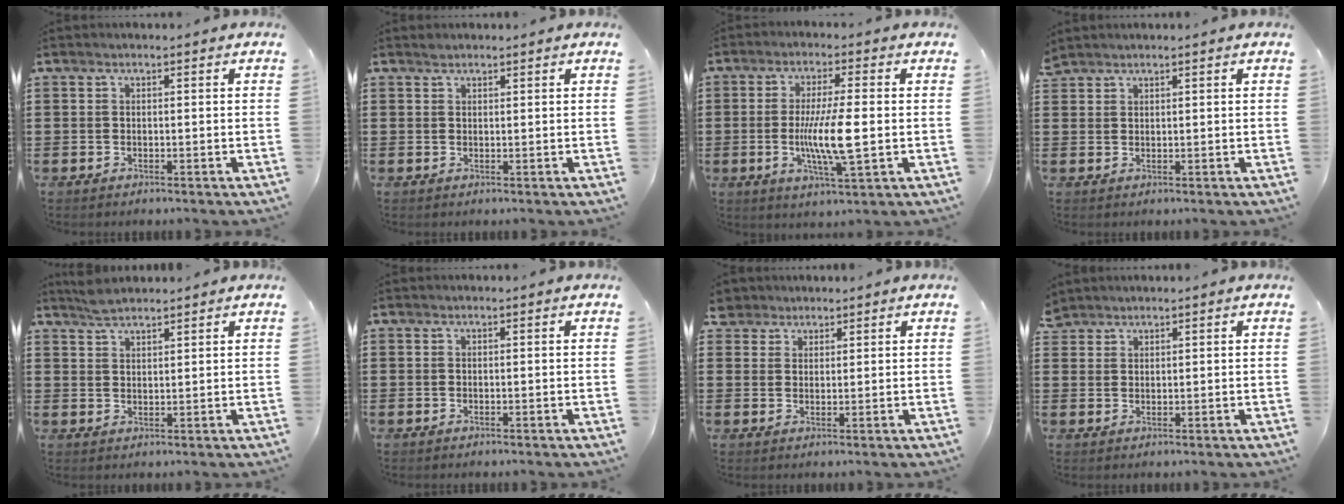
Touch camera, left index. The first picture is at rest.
{"total": 0.8, "force": [0.7, 0.3, 0.1], "torque": [-0.004, 0.001, 0.015]}
{"total": 8.6, "force": [-0.9, 1.2, 8.5], "torque": [-0.166, -0.012, -0.022]}
{"total": 1.4, "force": [1.4, 0.3, 0.0], "torque": [-0.002, 0.001, 0.028]}
{"total": 2.9, "force": [2.7, 0.6, 0.9], "torque": [-0.024, 0.004, 0.052]}
{"total": 0.0}
{"total": 3.1, "force": [2.4, 1.8, 0.2], "torque": [-0.010, 0.006, 0.045]}
{"total": 1.9, "force": [1.8, 0.7, -0.1], "torque": [-0.004, 0.003, 0.037]}